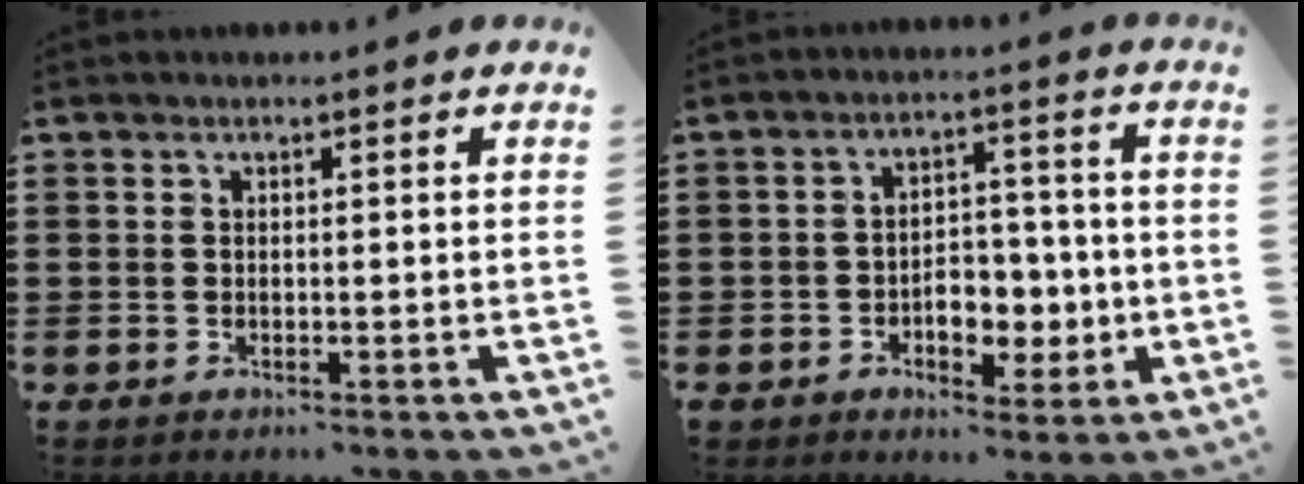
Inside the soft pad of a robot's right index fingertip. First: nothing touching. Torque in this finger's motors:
{"motor_torque": [0.76, -0.63, 0.47, 0.12]}